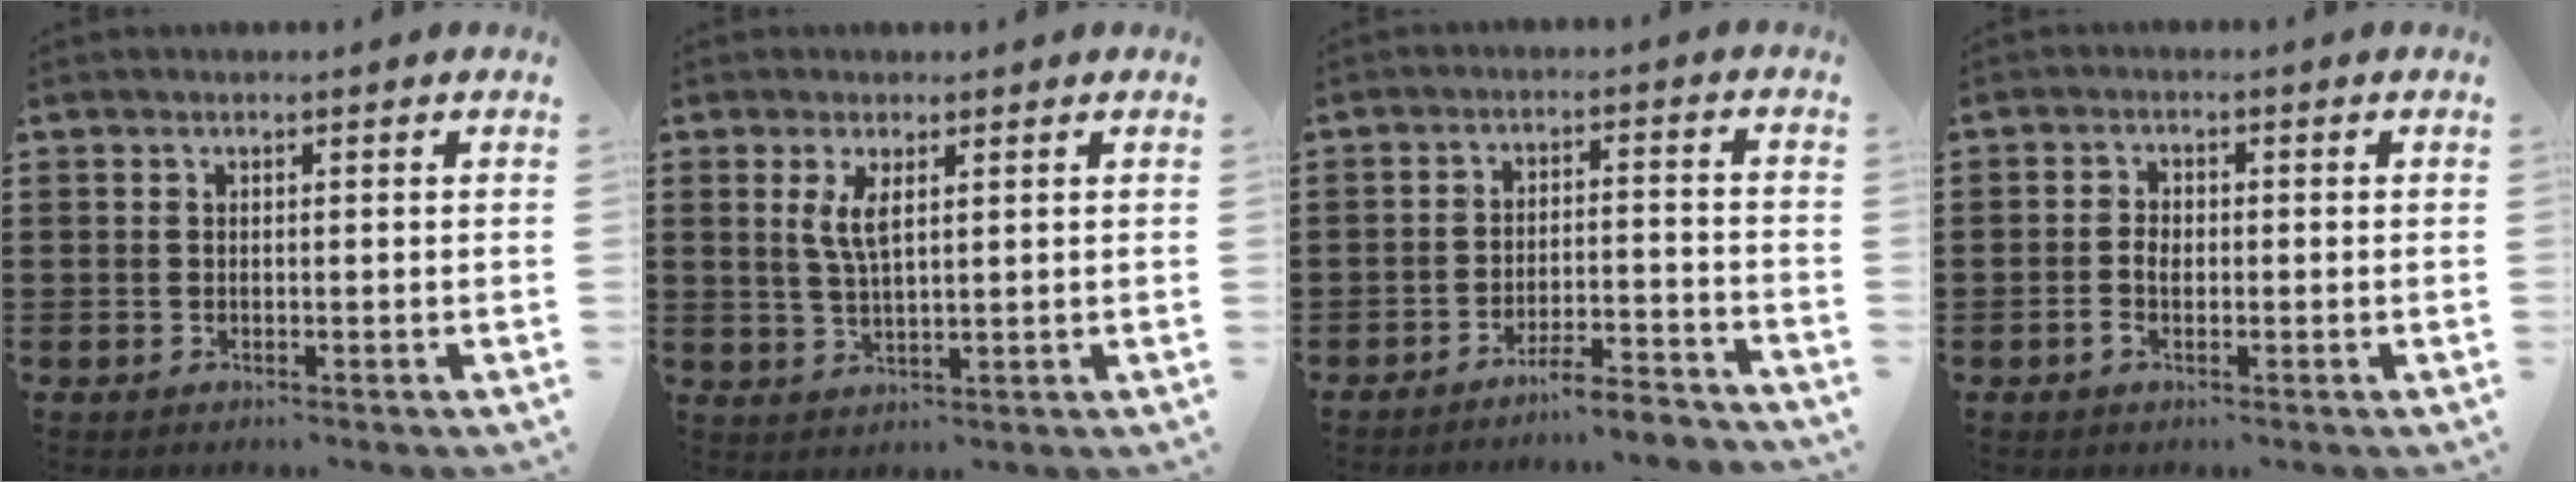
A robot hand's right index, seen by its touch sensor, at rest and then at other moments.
{"total": 3.9, "force": [1.5, 1.2, 3.5], "torque": [-0.073, 0.005, 0.024]}
{"total": 4.7, "force": [-4.4, -0.2, 1.5], "torque": [-0.027, -0.005, -0.086]}
{"total": 2.4, "force": [-0.7, 1.3, 1.8], "torque": [-0.043, -0.001, -0.016]}